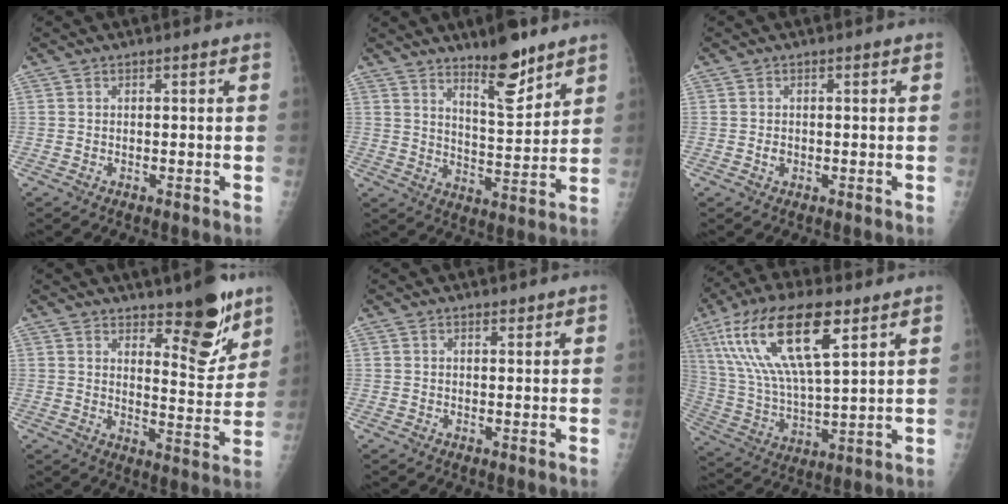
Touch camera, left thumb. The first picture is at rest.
{"total": 10.4, "force": [7.6, 2.9, 6.4], "torque": [-0.084, -0.065, 0.130]}
{"total": 1.1, "force": [-0.1, 0.9, 0.6], "torque": [-0.006, 0.001, 0.000]}
{"total": 10.7, "force": [7.4, 3.8, 6.7], "torque": [-0.062, -0.062, 0.116]}
{"total": 1.1, "force": [0.9, 0.4, 0.3], "torque": [0.000, -0.007, 0.013]}
{"total": 20.2, "force": [9.5, 6.7, 16.5], "torque": [-0.315, -0.019, 0.180]}